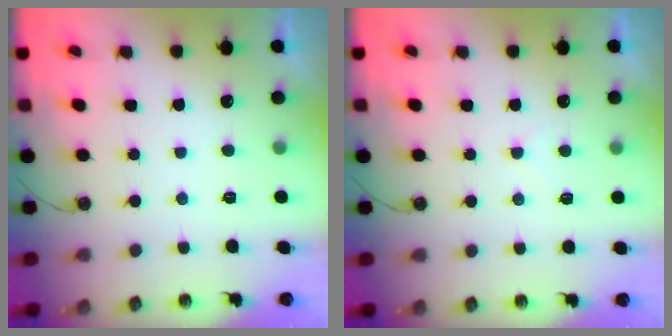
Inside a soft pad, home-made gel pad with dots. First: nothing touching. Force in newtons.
{"total": 6.2, "press": 6.2, "slide": 0.8}